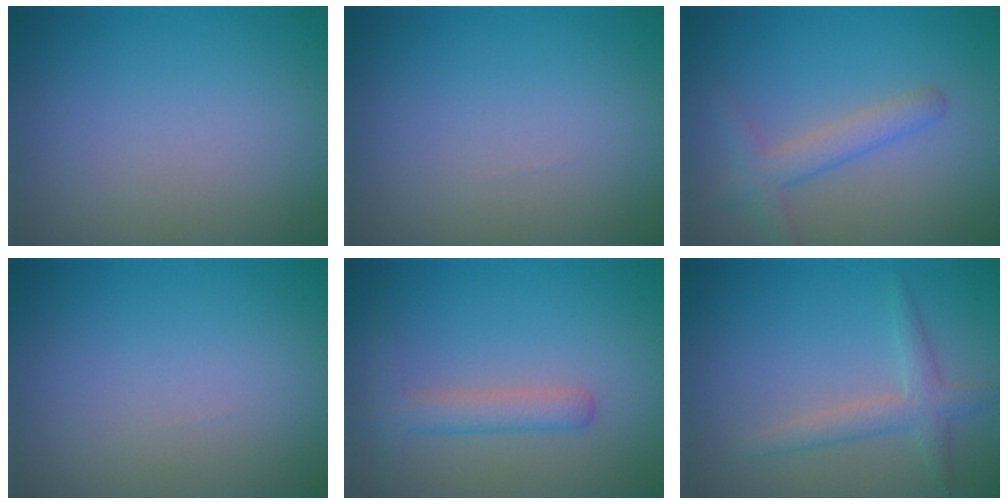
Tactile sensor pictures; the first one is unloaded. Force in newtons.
{"total": 0.0}
{"total": 2.8, "press": 2.8, "slide": 0.1}
{"total": 0.0}
{"total": 2.7, "press": 2.7, "slide": 0.1}
{"total": 2.4, "press": 2.4, "slide": 0.1}